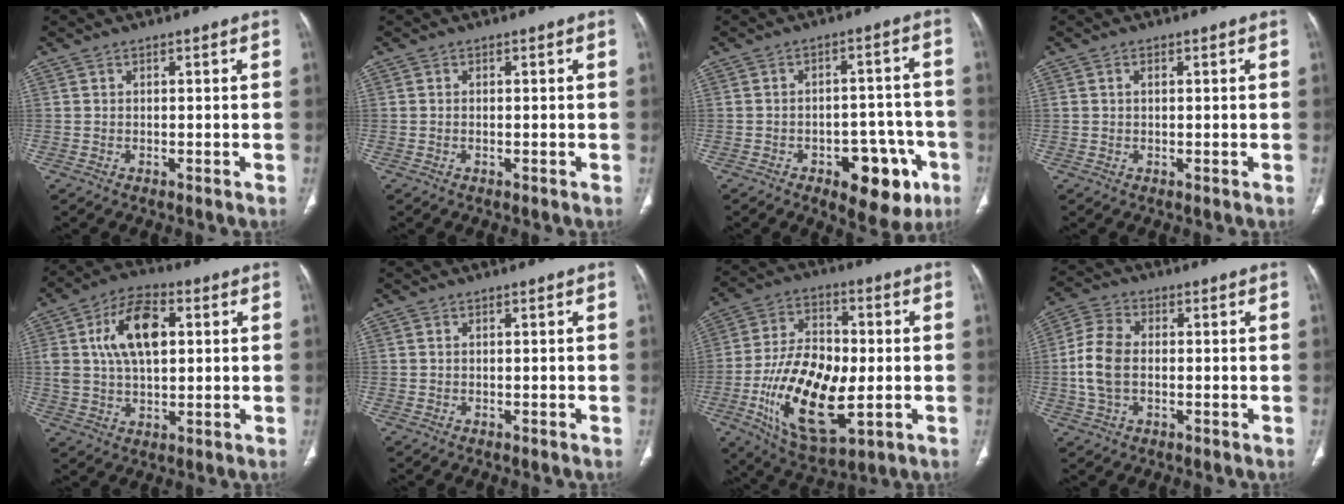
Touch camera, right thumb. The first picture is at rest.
{"total": 0.0}
{"total": 13.0, "force": [-5.9, 6.8, 9.3], "torque": [-0.082, 0.041, -0.069]}
{"total": 0.9, "force": [0.2, 0.6, 0.7], "torque": [-0.015, 0.004, 0.006]}
{"total": 13.1, "force": [3.0, 7.3, 10.4], "torque": [-0.177, 0.007, 0.052]}
{"total": 0.0}
{"total": 21.2, "force": [-4.2, 10.8, 17.8], "torque": [-0.314, 0.003, -0.062]}
{"total": 8.8, "force": [-0.5, 5.7, 6.8], "torque": [-0.141, 0.017, -0.014]}